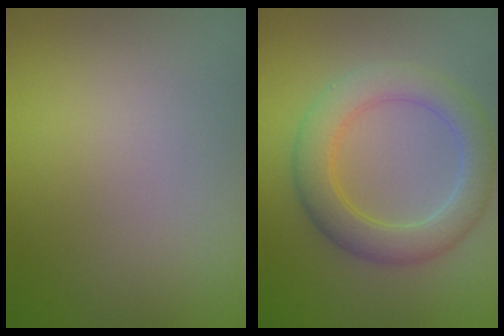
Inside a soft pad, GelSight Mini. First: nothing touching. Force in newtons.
{"total": 4.6, "press": 4.6, "slide": 0.4}